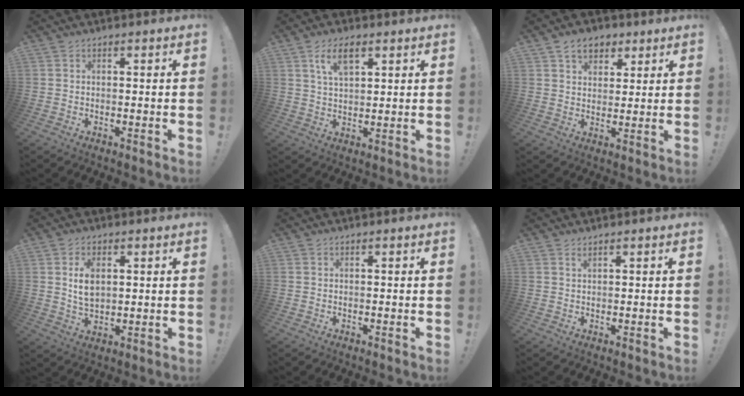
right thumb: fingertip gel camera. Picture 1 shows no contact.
{"total": 7.5, "force": [3.7, 3.5, 5.5], "torque": [-0.092, -0.004, 0.064]}
{"total": 7.8, "force": [4.2, 5.7, 3.3], "torque": [-0.038, -0.015, 0.079]}
{"total": 6.6, "force": [1.7, 3.8, 5.0], "torque": [-0.076, -0.006, 0.026]}
{"total": 0.0}
{"total": 0.8, "force": [0.7, 0.0, 0.5], "torque": [-0.003, -0.003, 0.012]}